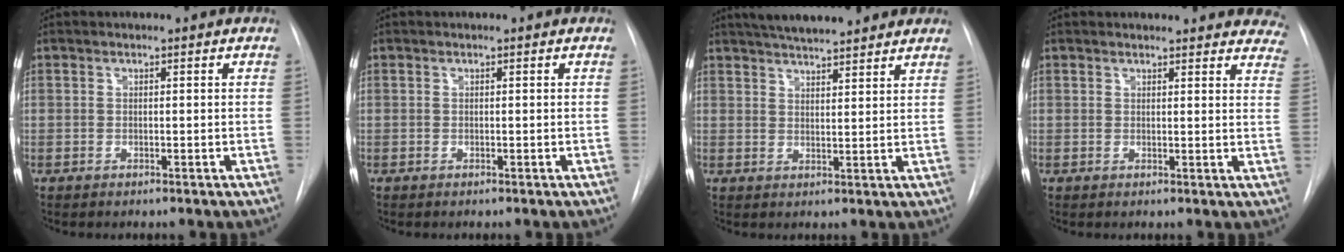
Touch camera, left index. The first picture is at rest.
{"total": 0.0}
{"total": 11.9, "force": [10.4, 1.9, 5.4], "torque": [-0.081, 0.023, 0.143]}
{"total": 15.7, "force": [14.9, 3.7, 3.1], "torque": [-0.013, -0.049, 0.139]}